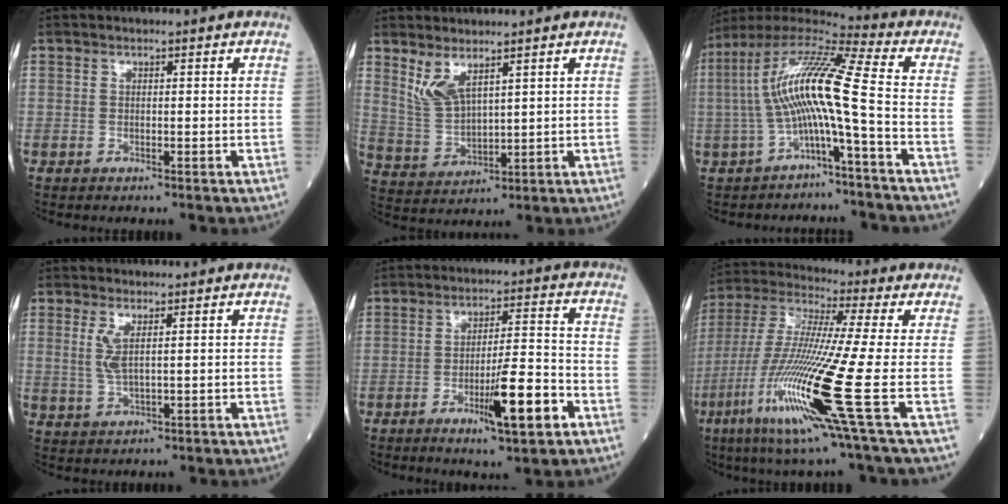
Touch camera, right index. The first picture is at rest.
{"total": 5.6, "force": [3.8, 1.5, 3.9], "torque": [-0.091, -0.009, 0.089]}
{"total": 12.9, "force": [-2.1, -0.3, 12.7], "torque": [-0.251, 0.032, -0.048]}
{"total": 3.3, "force": [1.2, 0.3, 3.1], "torque": [-0.073, -0.005, 0.030]}
{"total": 9.7, "force": [-4.2, 0.7, 8.7], "torque": [-0.140, -0.007, -0.064]}
{"total": 18.8, "force": [-6.4, -1.2, 17.6], "torque": [-0.384, -0.038, -0.133]}